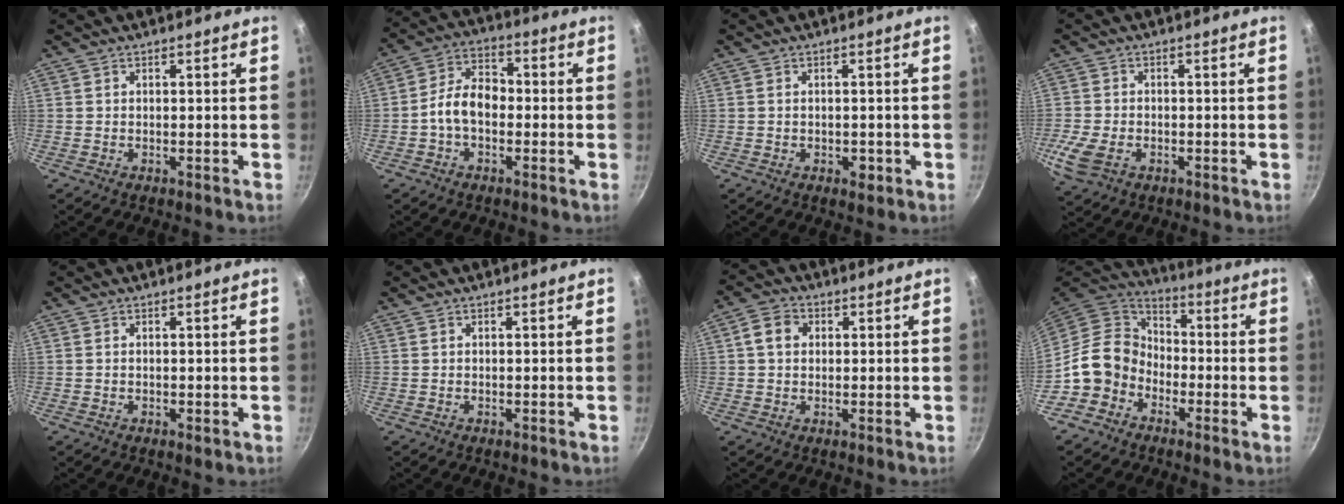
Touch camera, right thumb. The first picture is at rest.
{"total": 8.3, "force": [-1.6, 5.6, 6.0], "torque": [-0.080, 0.035, -0.043]}
{"total": 2.1, "force": [-0.6, 1.3, 1.5], "torque": [-0.018, -0.001, -0.008]}
{"total": 7.0, "force": [-2.4, 4.6, 4.7], "torque": [-0.109, -0.002, -0.047]}
{"total": 0.6, "force": [-0.1, 0.3, 0.5], "torque": [-0.006, -0.001, -0.001]}
{"total": 0.0}
{"total": 5.0, "force": [1.0, 4.0, 2.7], "torque": [-0.035, 0.009, 0.009]}
{"total": 11.0, "force": [-4.3, 9.1, 4.5], "torque": [-0.033, 0.048, -0.095]}